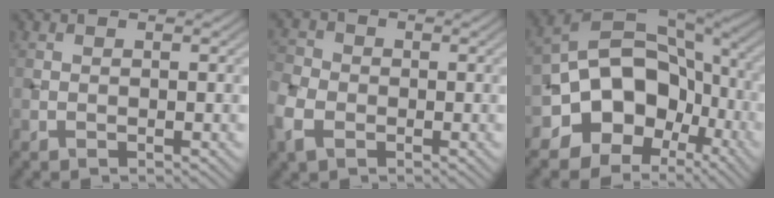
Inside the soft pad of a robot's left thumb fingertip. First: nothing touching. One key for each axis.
{"total": 5.6, "fx": -2.5, "fy": 4.1, "fz": 2.9, "tx": -0.086, "ty": -0.007, "tz": -0.060}
{"total": 15.9, "fx": -4.7, "fy": 12.5, "fz": 8.5, "tx": -0.161, "ty": -0.014, "tz": -0.088}